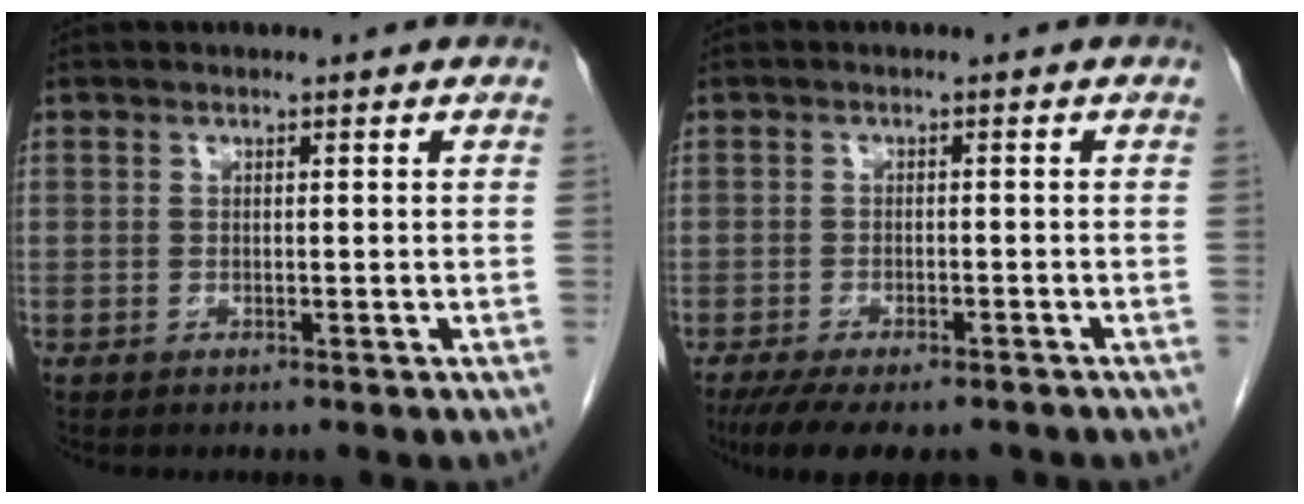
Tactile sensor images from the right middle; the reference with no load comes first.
{"total": 11.1, "force": [-8.8, 3.4, 5.9], "torque": [-0.095, -0.013, -0.126]}